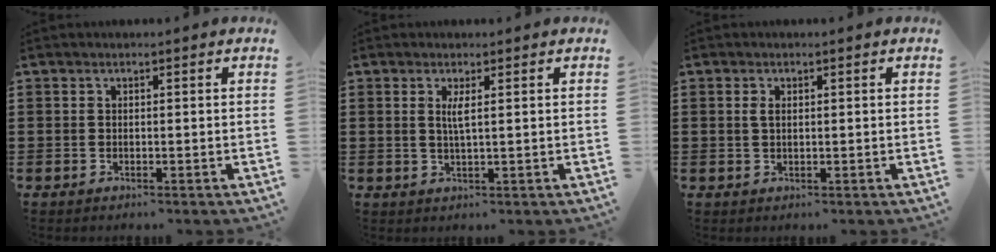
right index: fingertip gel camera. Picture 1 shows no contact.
{"total": 2.1, "force": [0.6, 0.1, 2.0], "torque": [-0.041, 0.000, 0.009]}
{"total": 1.3, "force": [0.3, 0.6, 1.0], "torque": [-0.022, 0.004, 0.004]}